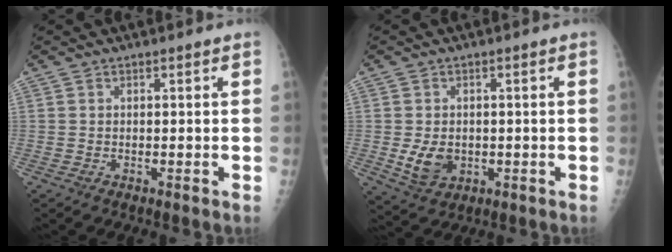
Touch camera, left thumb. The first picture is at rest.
{"total": 5.8, "force": [-0.7, 4.5, 3.6], "torque": [-0.048, -0.005, 0.000]}